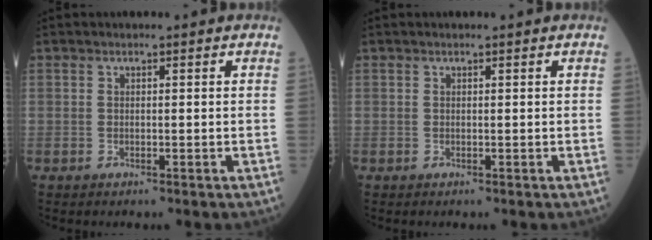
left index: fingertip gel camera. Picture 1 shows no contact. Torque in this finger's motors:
{"motor_torque": [0.14, -0.02, -0.07, -0.01]}